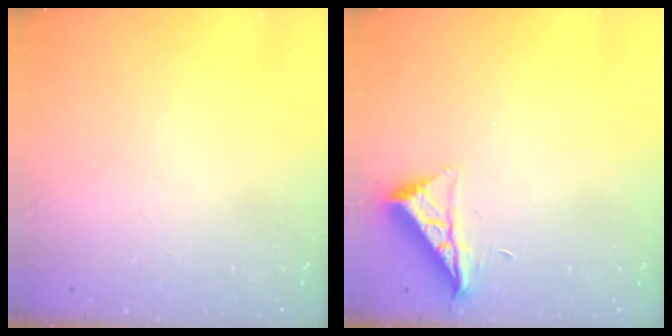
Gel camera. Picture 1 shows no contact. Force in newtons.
{"total": 6.6, "press": 6.6, "slide": 0.3}